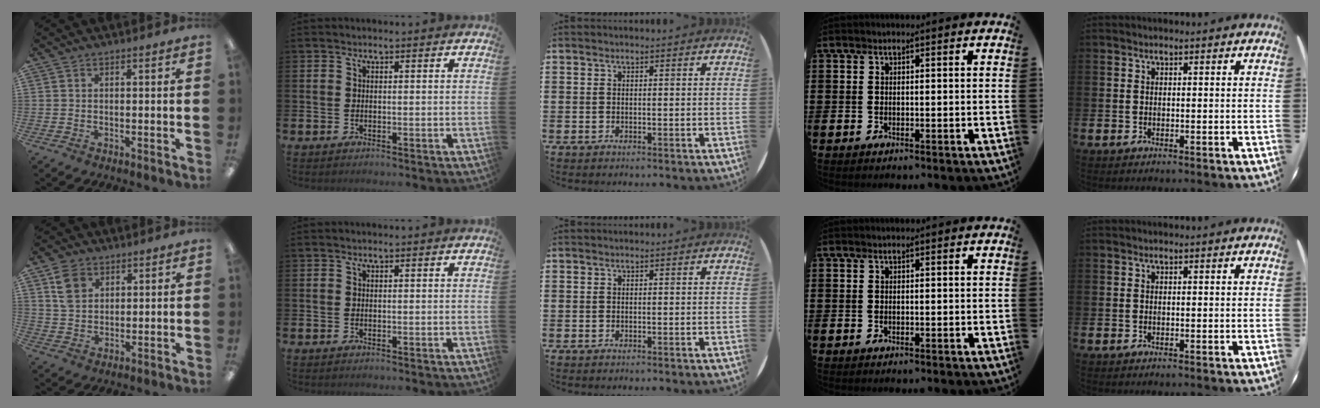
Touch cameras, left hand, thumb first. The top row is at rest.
{"thumb": {"total": 6.7, "force": [3.5, 5.0, 2.8], "torque": [-0.055, 0.005, 0.066]}}